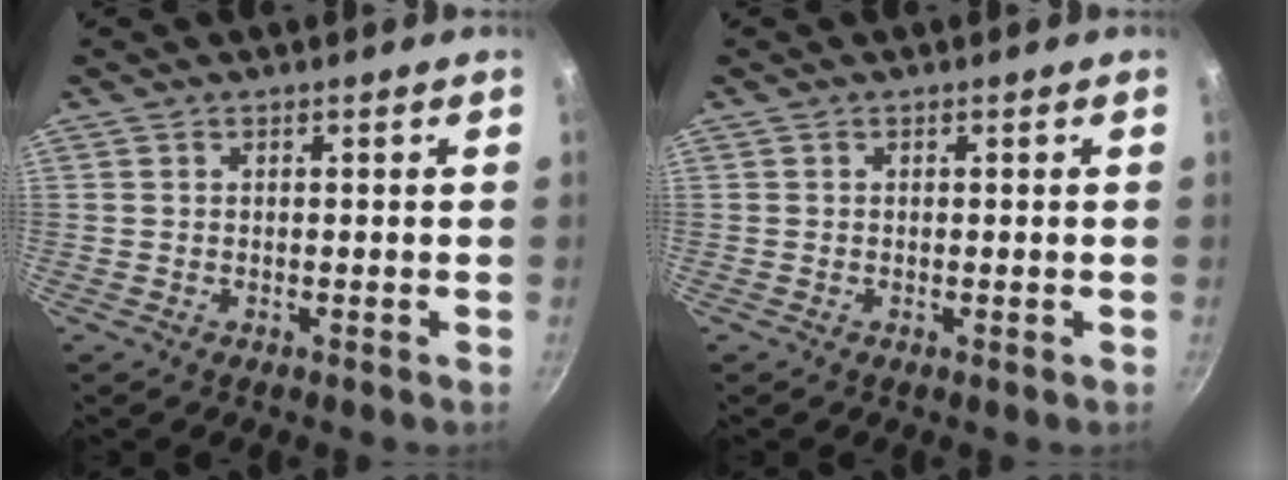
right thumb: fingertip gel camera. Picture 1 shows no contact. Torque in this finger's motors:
{"motor_torque": [-0.41, 0.09, -0.14, 0.08, 0.00]}